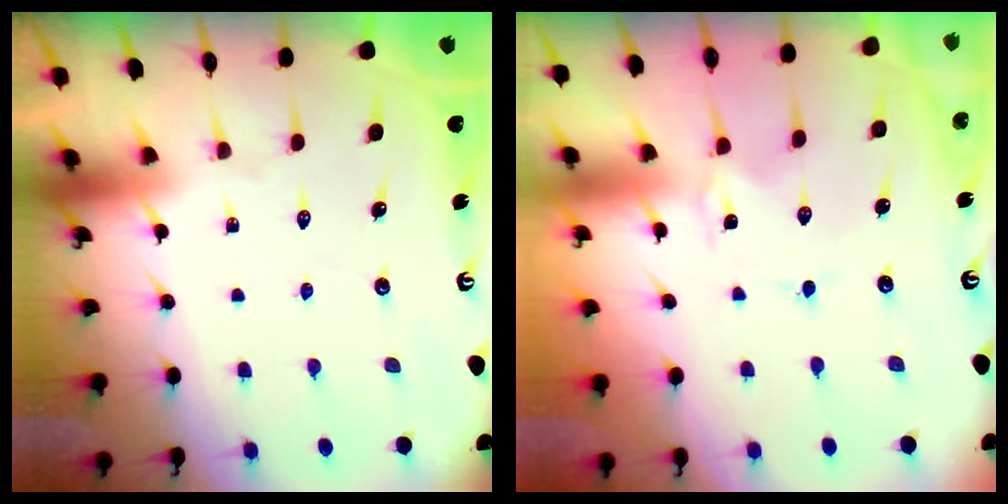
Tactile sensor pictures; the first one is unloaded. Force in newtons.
{"total": 0.0}